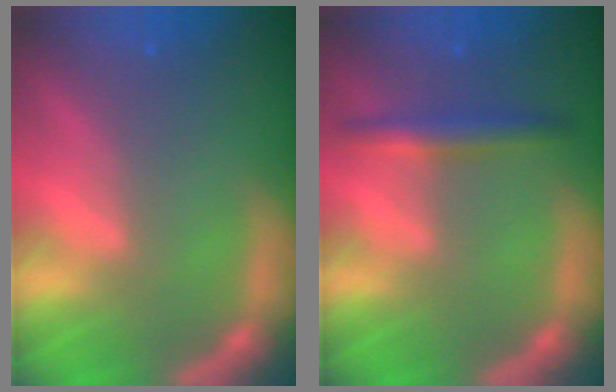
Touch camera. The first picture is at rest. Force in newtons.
{"total": 3.0}